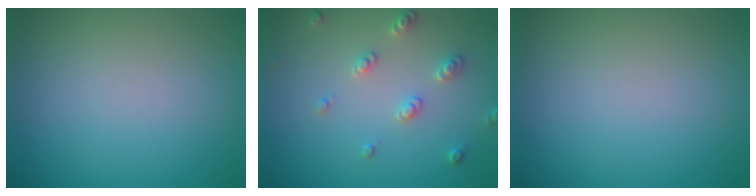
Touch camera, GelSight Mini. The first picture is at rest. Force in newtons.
{"total": 2.5, "press": 2.4, "slide": 0.7}
{"total": 0.0}